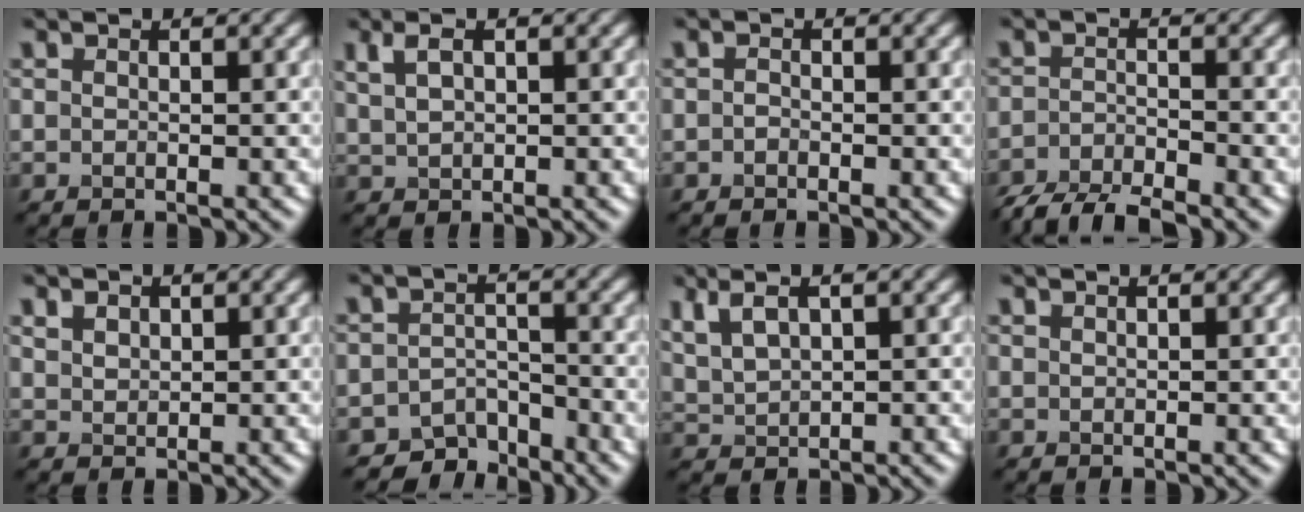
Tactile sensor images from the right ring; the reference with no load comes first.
{"total": 2.6, "force": [1.3, 1.2, 1.9], "torque": [-0.042, 0.003, 0.029]}
{"total": 0.5, "force": [-0.2, 0.3, 0.3], "torque": [-0.005, 0.000, -0.005]}
{"total": 5.3, "force": [-4.6, 1.1, 2.4], "torque": [-0.042, -0.009, -0.088]}
{"total": 1.5, "force": [1.0, 1.0, 0.6], "torque": [-0.012, 0.000, 0.024]}
{"total": 3.3, "force": [-3.0, 1.3, 0.3], "torque": [0.009, 0.004, -0.055]}
{"total": 4.8, "force": [2.7, 2.0, 3.4], "torque": [-0.083, 0.019, 0.054]}
{"total": 0.7, "force": [0.7, 0.1, 0.2], "torque": [-0.002, -0.002, 0.009]}